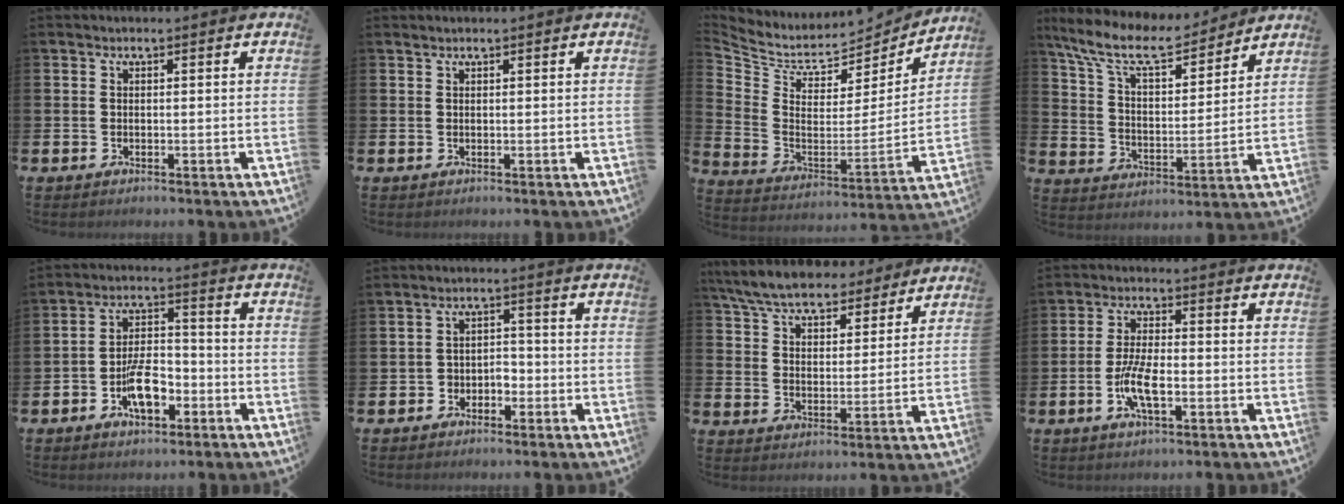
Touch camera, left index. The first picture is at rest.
{"total": 0.5, "force": [0.5, 0.0, 0.0], "torque": [0.003, 0.000, 0.009]}
{"total": 7.3, "force": [6.6, 2.8, 1.2], "torque": [-0.067, -0.060, 0.112]}
{"total": 10.4, "force": [9.2, 2.8, 3.9], "torque": [-0.113, -0.057, 0.161]}
{"total": 7.1, "force": [-3.1, 3.6, 5.3], "torque": [-0.104, 0.016, -0.058]}
{"total": 2.7, "force": [-1.9, 1.8, 0.6], "torque": [-0.022, 0.008, -0.042]}
{"total": 7.3, "force": [6.8, 2.0, 1.8], "torque": [-0.069, -0.033, 0.121]}
{"total": 5.6, "force": [-1.7, 1.9, 5.0], "torque": [-0.094, -0.001, -0.033]}